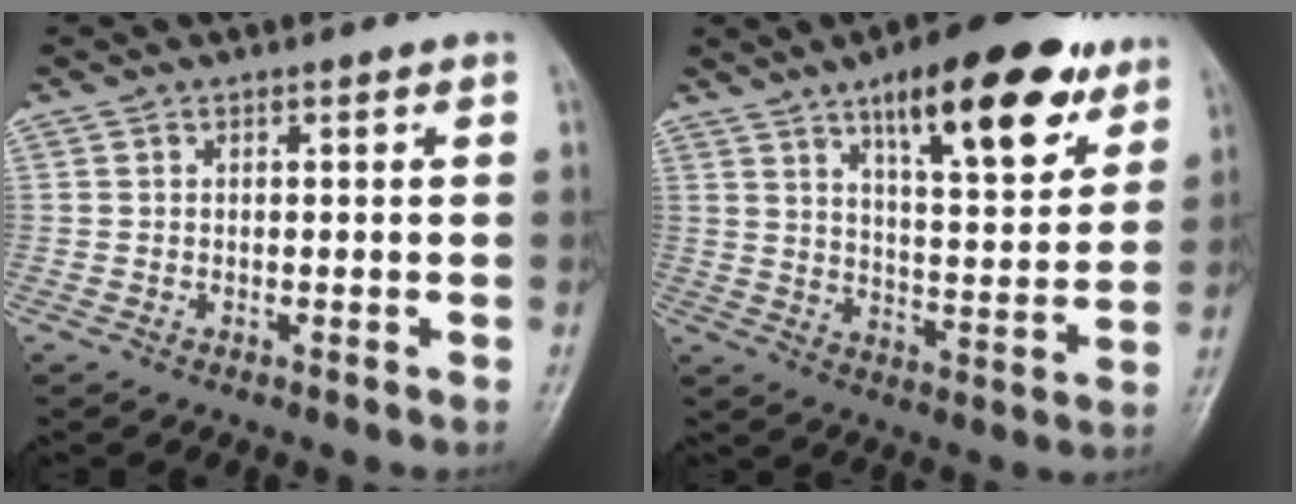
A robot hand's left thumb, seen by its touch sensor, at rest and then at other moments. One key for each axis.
{"total": 18.8, "fx": 10.8, "fy": 6.3, "fz": 14.0, "tx": -0.166, "ty": -0.045, "tz": 0.163}